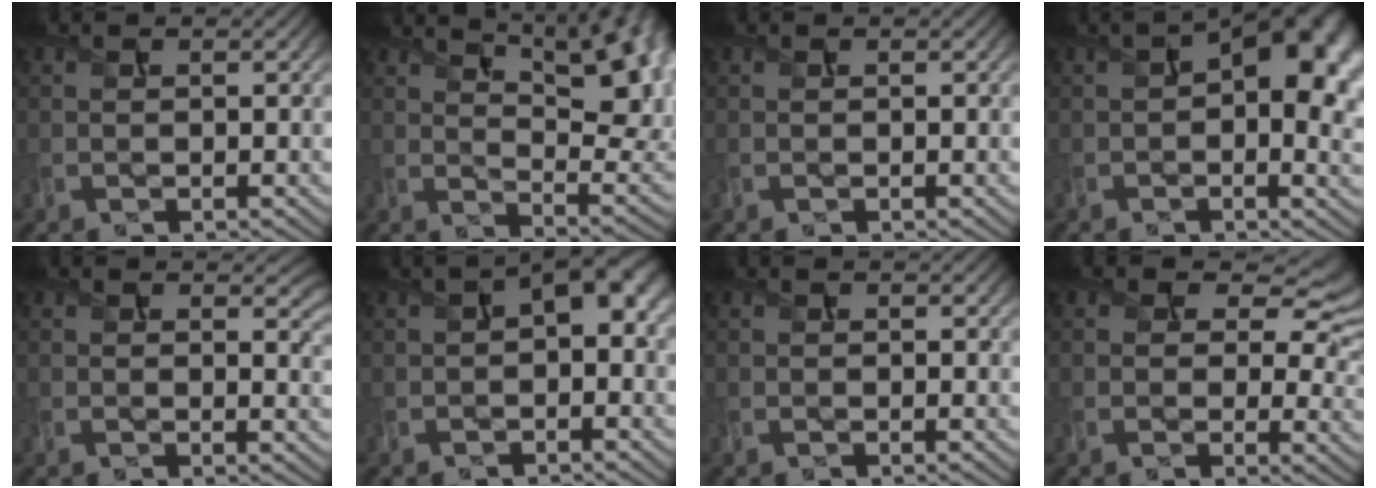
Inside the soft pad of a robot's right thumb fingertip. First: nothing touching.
{"total": 18.2, "force": [8.5, 7.7, 14.2], "torque": [-0.192, 0.037, 0.134]}
{"total": 0.0}
{"total": 14.1, "force": [2.9, 7.9, 11.3], "torque": [-0.149, -0.007, 0.054]}
{"total": 4.1, "force": [1.6, 2.1, 3.1], "torque": [-0.050, -0.012, 0.027]}
{"total": 4.8, "force": [0.6, 2.5, 4.1], "torque": [-0.071, 0.005, 0.007]}
{"total": 0.0}
{"total": 8.9, "force": [3.1, 6.0, 5.8], "torque": [-0.087, -0.012, 0.051]}